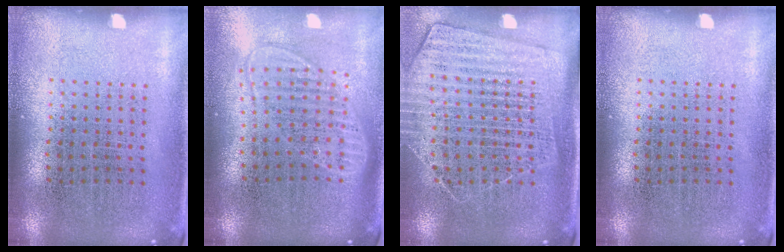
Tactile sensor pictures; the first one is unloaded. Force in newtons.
{"total": 1.9, "press": 1.6, "slide": 1.1}
{"total": 1.6, "press": 1.4, "slide": 0.7}
{"total": 0.0}